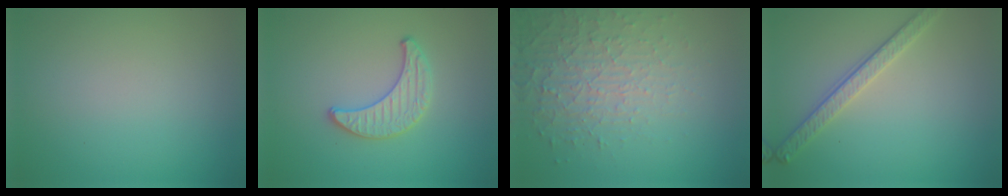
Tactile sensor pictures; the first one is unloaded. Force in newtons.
{"total": 2.0, "press": 2.0, "slide": 0.1}
{"total": 5.3, "press": 3.4, "slide": 4.1}
{"total": 2.8, "press": 2.7, "slide": 0.8}